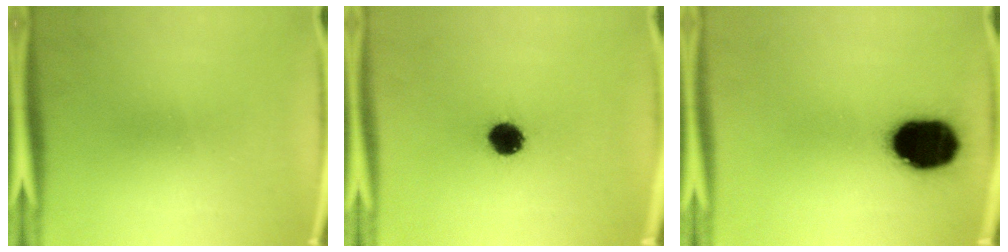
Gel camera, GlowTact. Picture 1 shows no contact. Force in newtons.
{"total": 8.4}
{"total": 19.2}